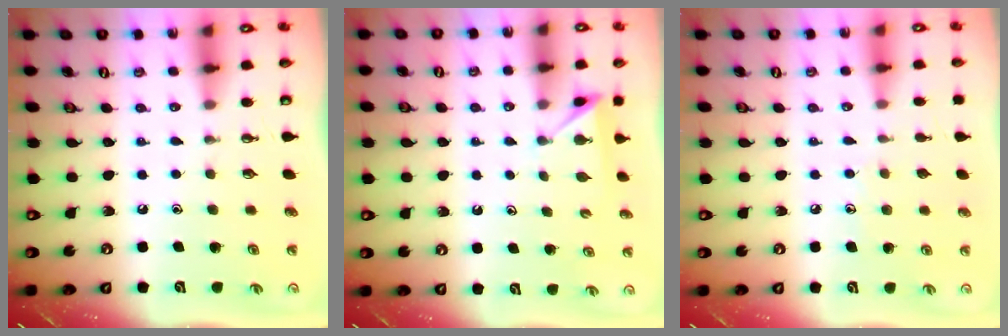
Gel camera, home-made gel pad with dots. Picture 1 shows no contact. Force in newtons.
{"total": 2.8, "press": 2.8, "slide": 0.5}
{"total": 5.3, "press": 5.3, "slide": 0.6}